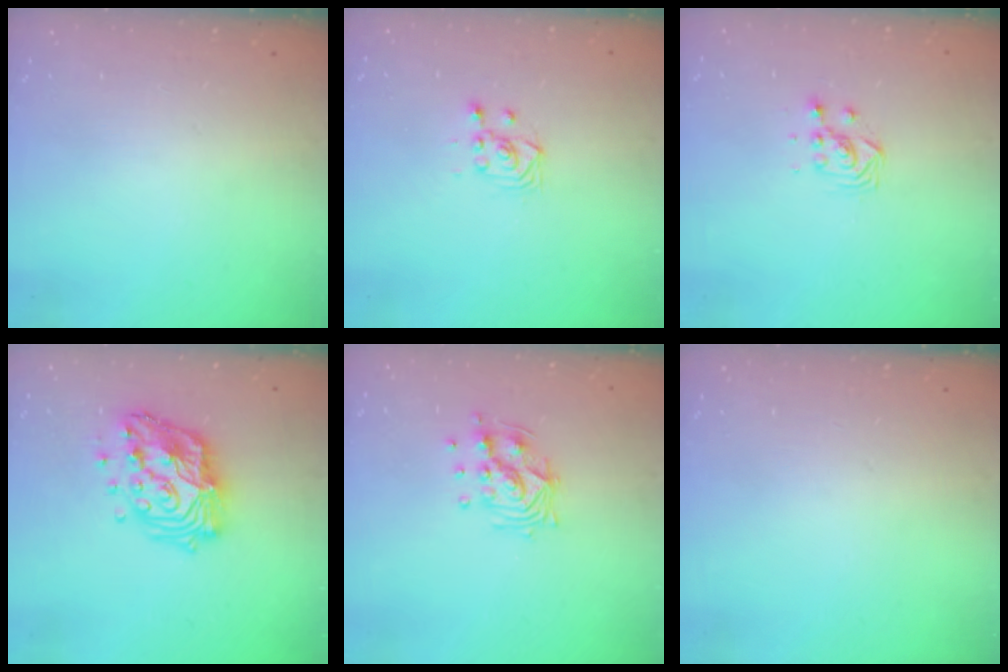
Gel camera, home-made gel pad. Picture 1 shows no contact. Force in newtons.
{"total": 2.9, "press": 2.9, "slide": 0.6}
{"total": 3.3, "press": 3.3, "slide": 0.3}
{"total": 15.9, "press": 15.9, "slide": 1.0}
{"total": 10.6, "press": 10.6, "slide": 0.5}
{"total": 0.0}